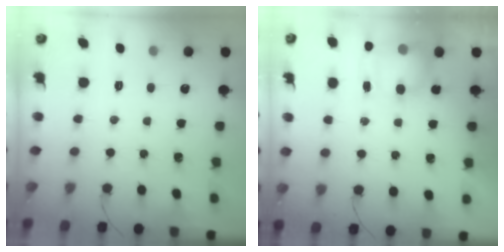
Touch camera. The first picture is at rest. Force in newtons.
{"total": 11.5, "press": 8.7, "slide": 7.5}